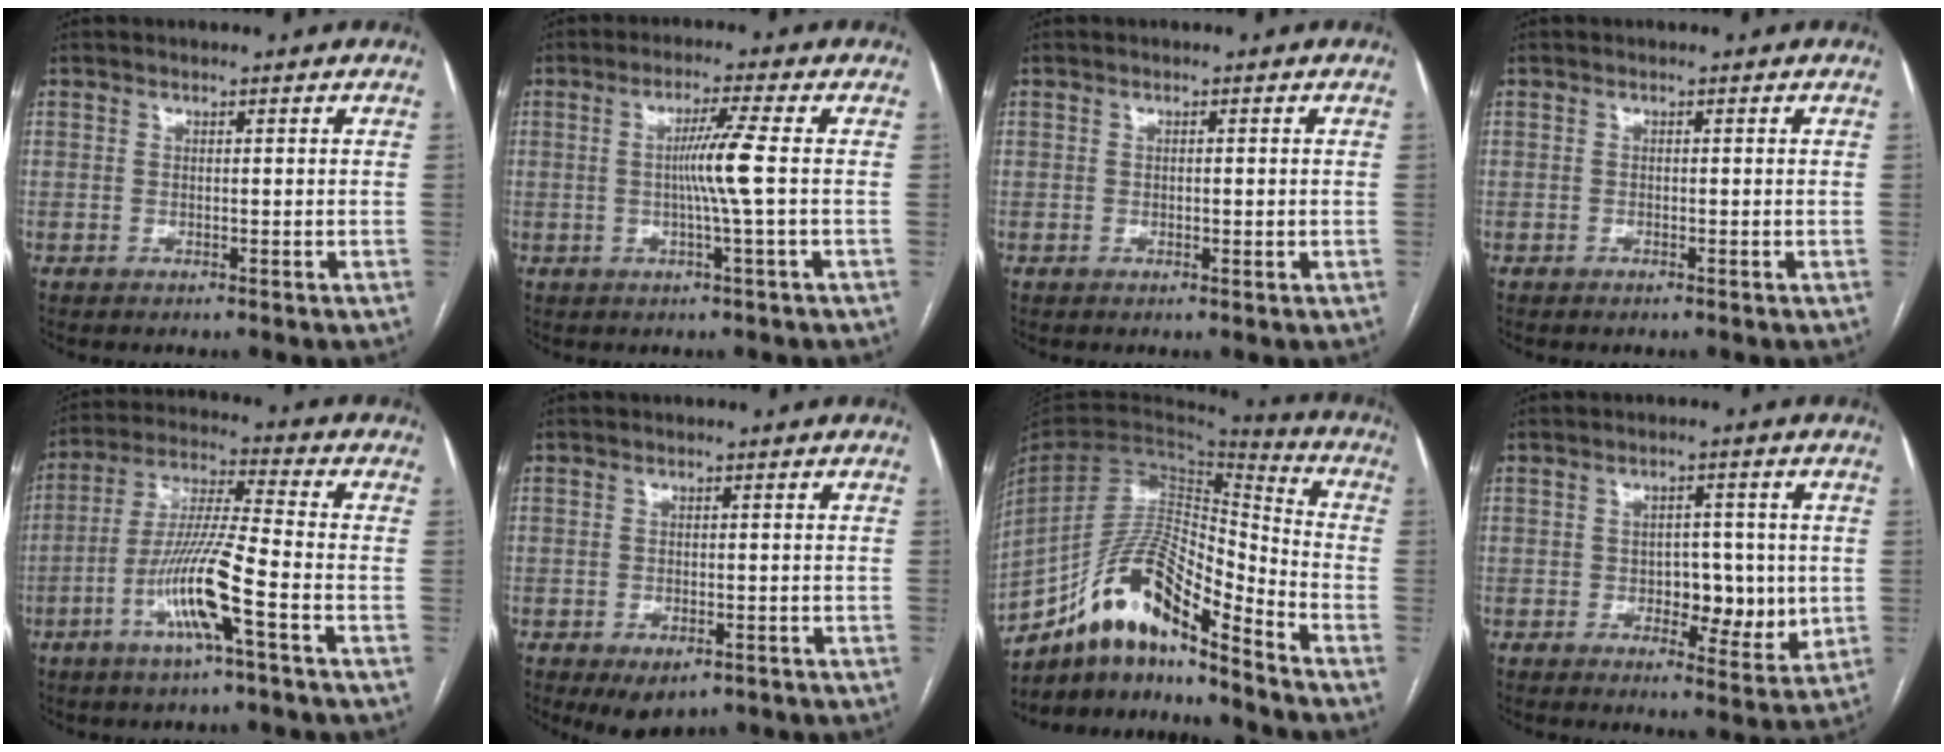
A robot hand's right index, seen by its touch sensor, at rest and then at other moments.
{"total": 5.5, "force": [-0.2, -1.4, 5.3], "torque": [-0.098, 0.001, -0.001]}
{"total": 0.8, "force": [-0.1, 0.3, 0.7], "torque": [-0.013, -0.001, -0.001]}
{"total": 0.0}
{"total": 12.0, "force": [-4.9, 0.0, 11.0], "torque": [-0.219, -0.001, -0.096]}
{"total": 4.4, "force": [-2.7, 2.4, 2.6], "torque": [-0.036, -0.005, -0.028]}
{"total": 15.8, "force": [-11.4, 3.1, 10.4], "torque": [-0.198, 0.029, -0.203]}
{"total": 7.2, "force": [-0.4, 3.9, 6.0], "torque": [-0.073, 0.002, 0.002]}